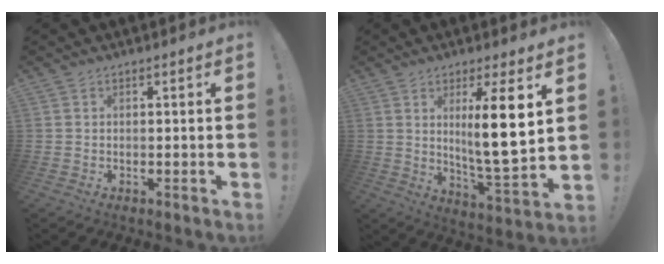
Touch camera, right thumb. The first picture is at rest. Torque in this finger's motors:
{"motor_torque": [0.14, 0.38, 0.72, 0.75, 0.37]}